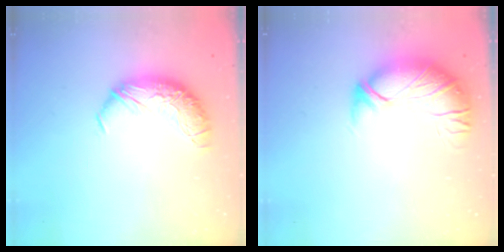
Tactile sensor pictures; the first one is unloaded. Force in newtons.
{"total": 2.8, "press": 1.3, "slide": 2.5}